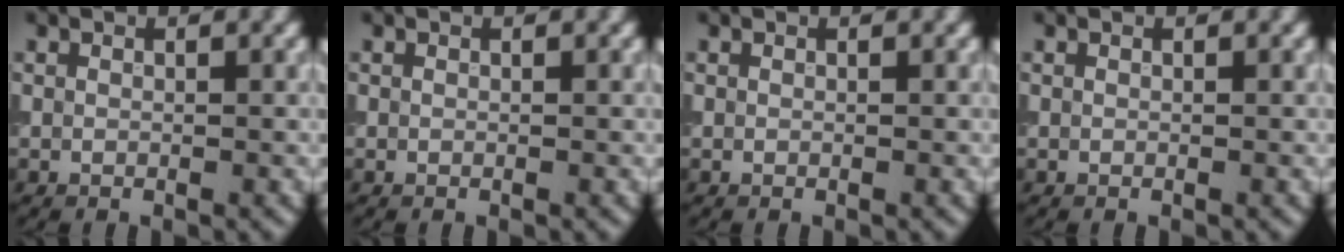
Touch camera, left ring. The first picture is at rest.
{"total": 0.0}
{"total": 0.0}
{"total": 0.0}